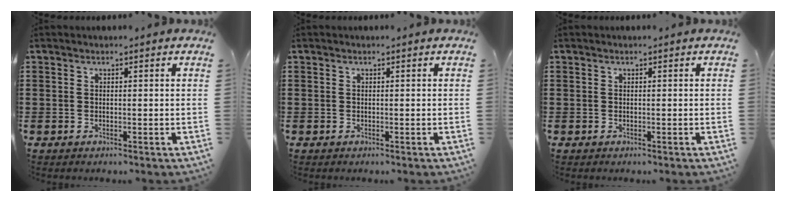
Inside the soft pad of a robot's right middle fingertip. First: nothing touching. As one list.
[{"total": 0.0}, {"total": 0.0}]